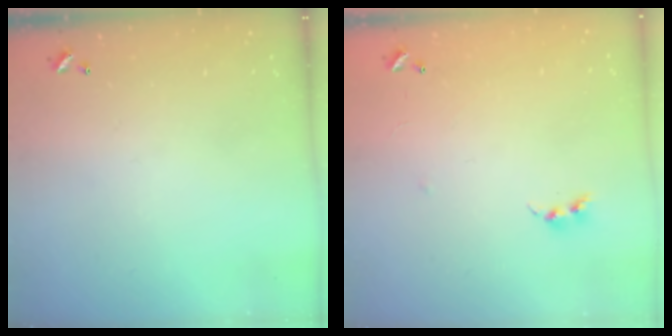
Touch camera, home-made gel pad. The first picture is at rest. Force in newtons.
{"total": 6.8, "press": 6.8, "slide": 0.2}